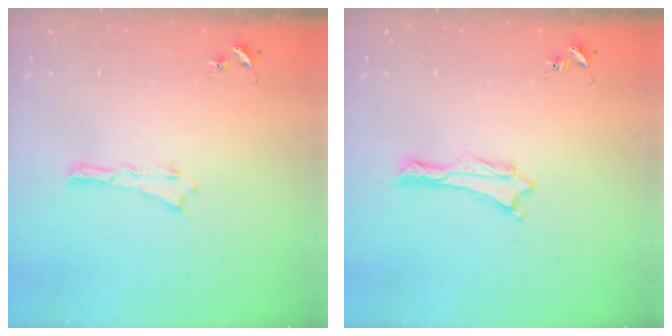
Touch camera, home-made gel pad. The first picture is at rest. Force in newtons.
{"total": 0.0}